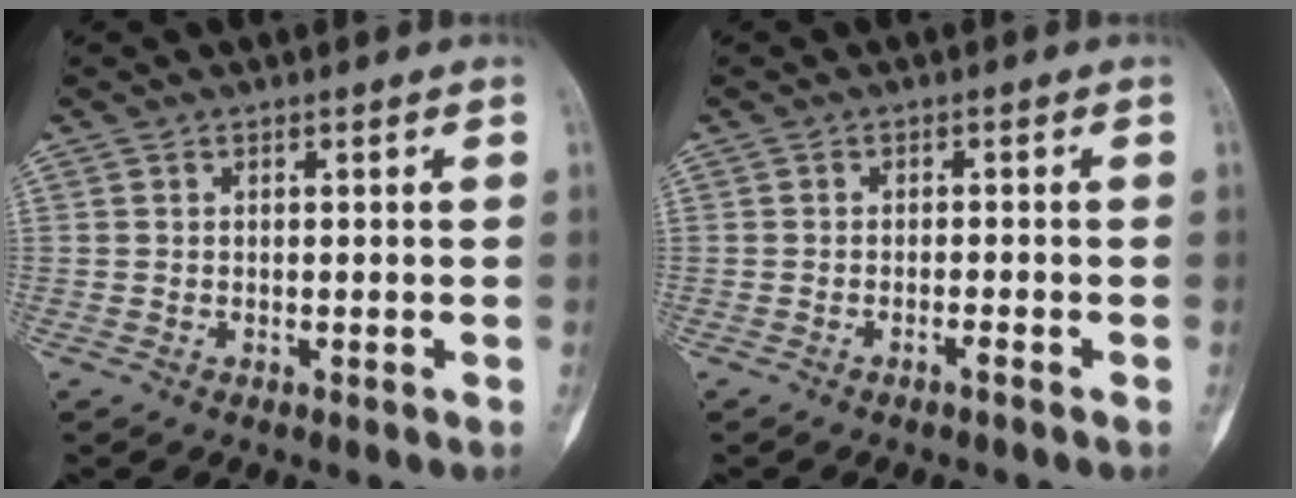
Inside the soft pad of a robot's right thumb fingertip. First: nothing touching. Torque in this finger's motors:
{"motor_torque": [-0.32, -0.01, -0.17, -0.01, -0.05]}